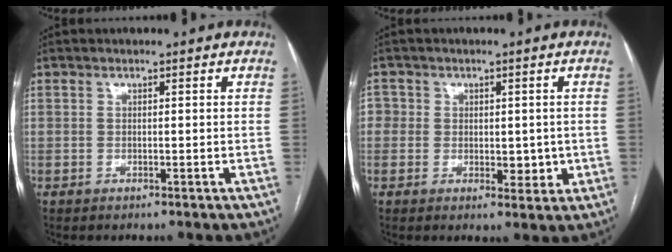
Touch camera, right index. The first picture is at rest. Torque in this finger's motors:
{"motor_torque": [0.53, 0.08, 0.30, 0.14]}